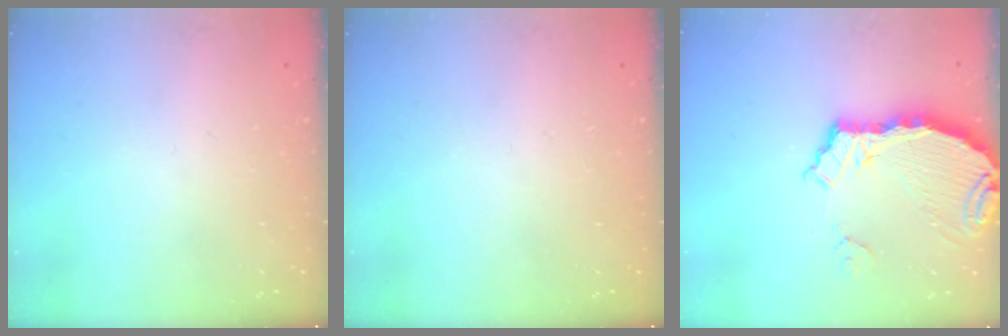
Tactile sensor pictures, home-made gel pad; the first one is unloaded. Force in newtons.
{"total": 0.0}
{"total": 7.9, "press": 7.8, "slide": 1.0}